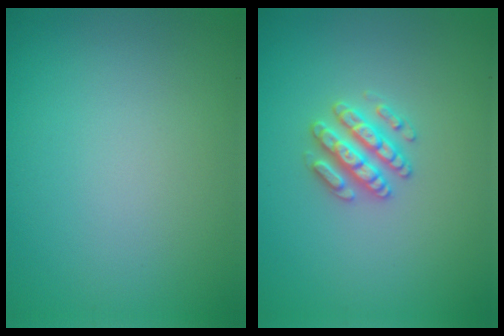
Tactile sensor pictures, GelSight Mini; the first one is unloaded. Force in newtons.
{"total": 2.9, "press": 2.8, "slide": 0.5}